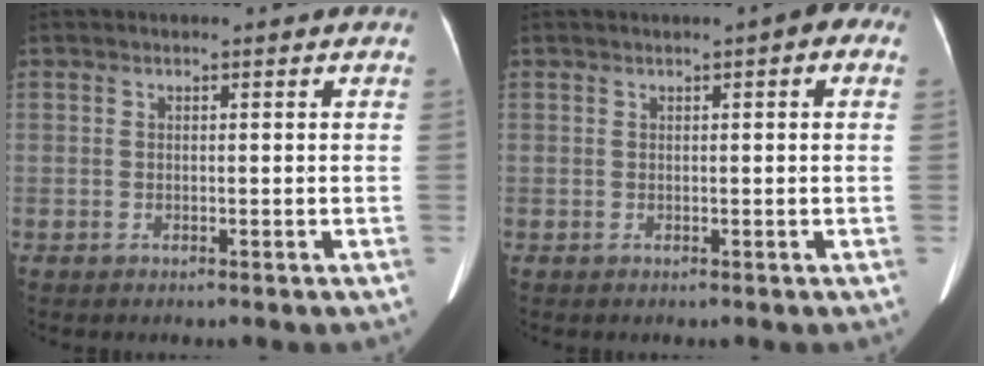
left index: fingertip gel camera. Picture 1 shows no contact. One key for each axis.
{"total": 2.7, "fx": 1.1, "fy": 0.6, "fz": 2.4, "tx": -0.026, "ty": 0.011, "tz": 0.008}